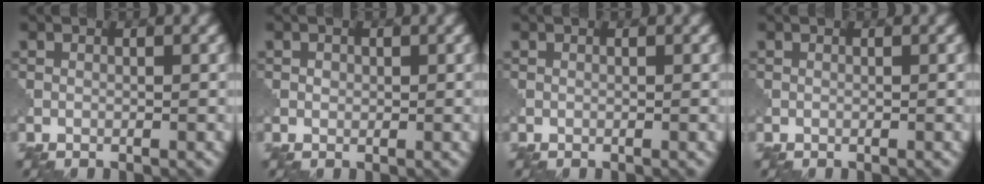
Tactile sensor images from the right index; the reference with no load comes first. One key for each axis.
{"total": 0.6, "fx": 0.2, "fy": 0.6, "fz": 0.2, "tx": -0.004, "ty": 0.000, "tz": 0.001}
{"total": 0.0}
{"total": 0.0}